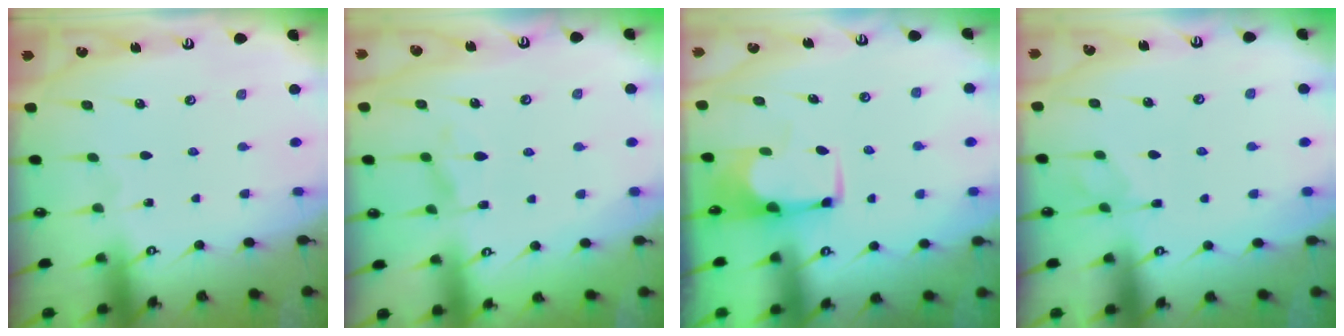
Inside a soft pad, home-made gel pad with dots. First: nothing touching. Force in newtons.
{"total": 1.5, "press": 0.2, "slide": 1.5}
{"total": 1.9, "press": 1.6, "slide": 1.0}
{"total": 1.3, "press": 0.6, "slide": 1.1}